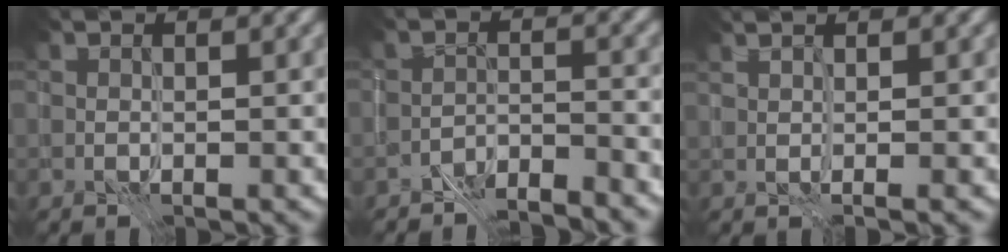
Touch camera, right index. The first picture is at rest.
{"total": 4.1, "force": [-4.1, 0.2, 0.6], "torque": [-0.011, 0.004, -0.072]}
{"total": 2.8, "force": [1.6, 0.8, 2.2], "torque": [-0.020, 0.014, 0.006]}